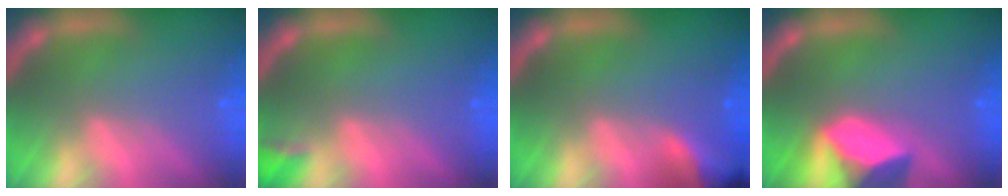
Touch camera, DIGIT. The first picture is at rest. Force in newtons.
{"total": 1.4}
{"total": 6.9}
{"total": 6.9}